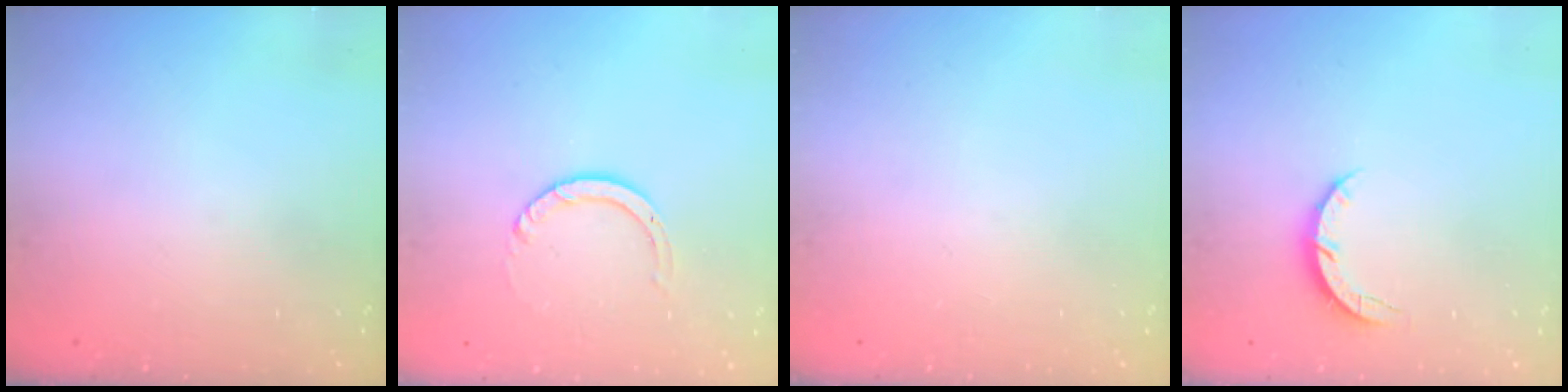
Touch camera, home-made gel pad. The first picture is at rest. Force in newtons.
{"total": 4.0, "press": 4.0, "slide": 0.2}
{"total": 0.0}
{"total": 3.9, "press": 3.8, "slide": 0.5}